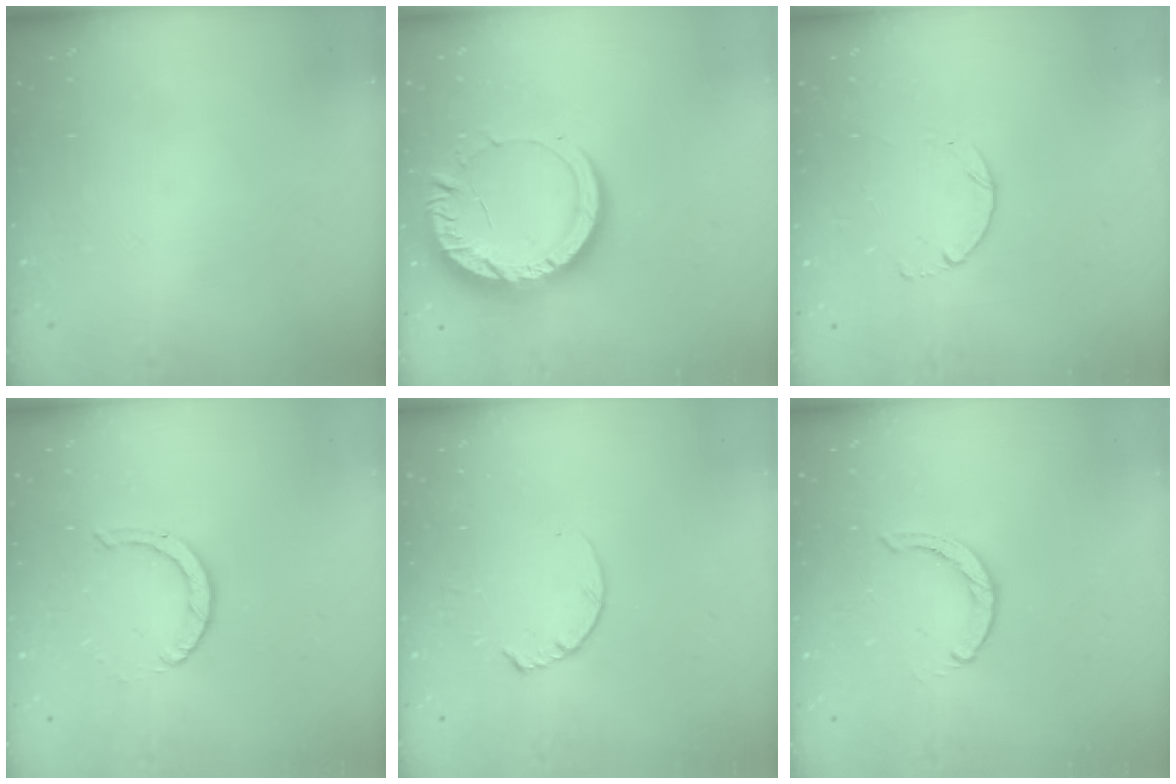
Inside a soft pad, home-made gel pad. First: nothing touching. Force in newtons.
{"total": 14.4, "press": 14.4, "slide": 1.3}
{"total": 0.0}
{"total": 2.0, "press": 2.0, "slide": 0.2}
{"total": 4.8, "press": 4.7, "slide": 0.4}
{"total": 0.0}